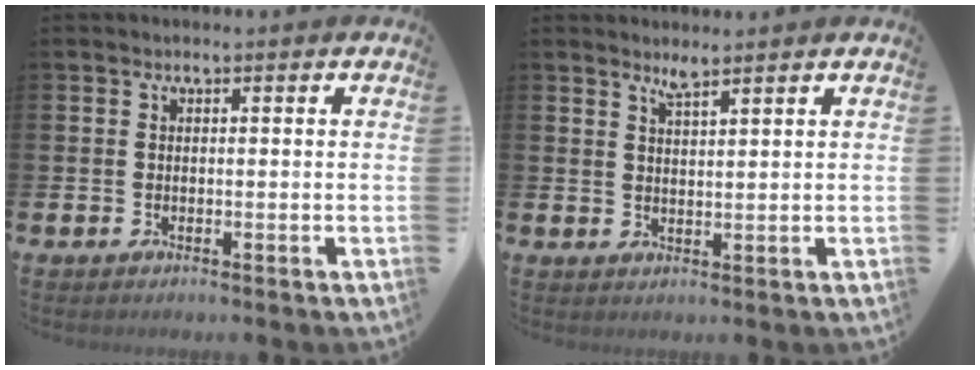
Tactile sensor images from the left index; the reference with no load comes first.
{"total": 2.6, "force": [2.5, -0.2, 0.7], "torque": [-0.010, -0.013, 0.044]}